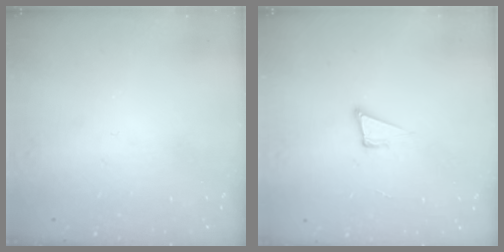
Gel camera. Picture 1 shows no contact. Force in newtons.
{"total": 5.1, "press": 3.9, "slide": 3.2}